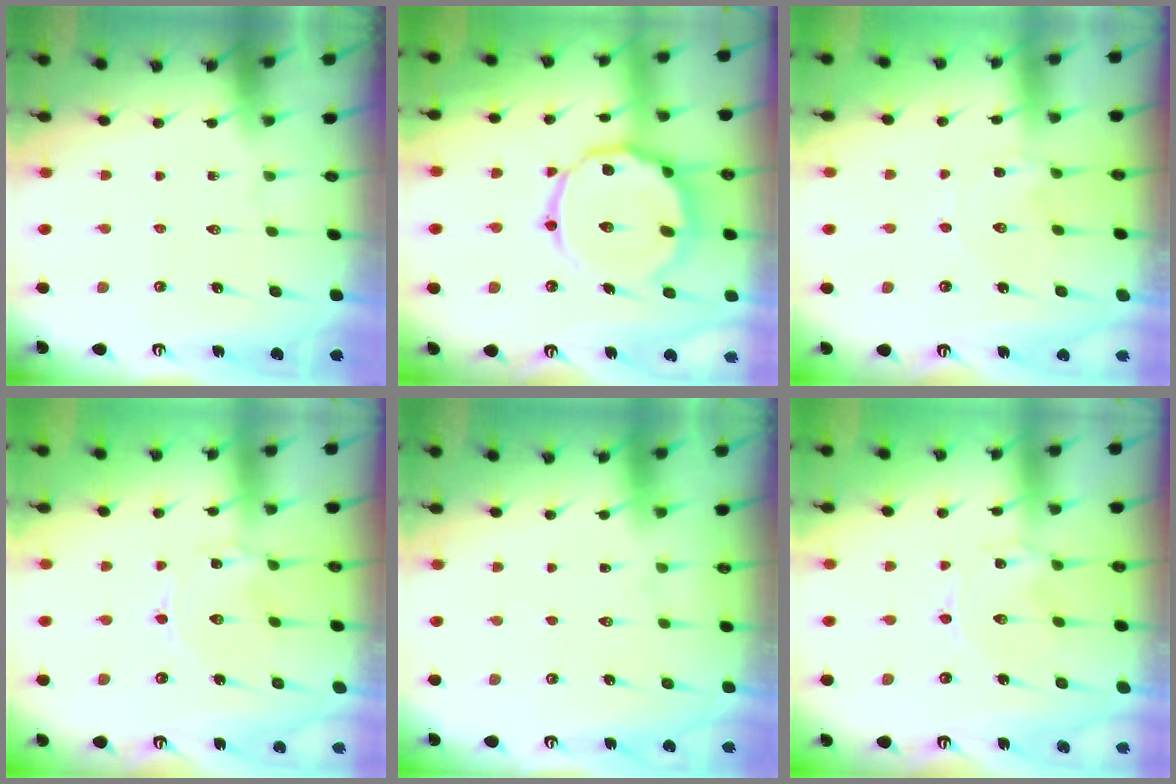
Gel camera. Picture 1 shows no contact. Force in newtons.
{"total": 14.5, "press": 14.5, "slide": 1.4}
{"total": 0.8, "press": 0.7, "slide": 0.3}
{"total": 0.5, "press": 0.5, "slide": 0.1}
{"total": 1.6, "press": 1.6, "slide": 0.1}
{"total": 0.0}